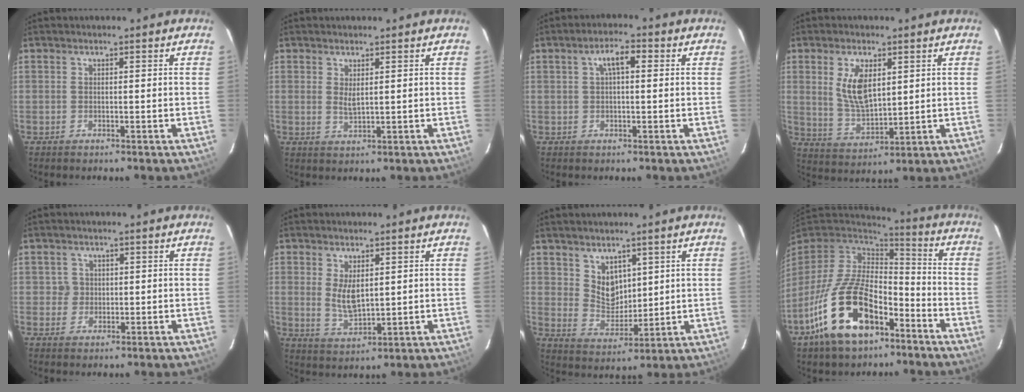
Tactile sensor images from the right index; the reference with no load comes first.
{"total": 2.2, "force": [0.7, 0.7, 2.0], "torque": [-0.036, -0.004, 0.014]}
{"total": 4.3, "force": [1.2, 1.5, 3.8], "torque": [-0.069, 0.016, 0.021]}
{"total": 8.8, "force": [2.9, 4.4, 7.1], "torque": [-0.139, -0.001, 0.068]}
{"total": 2.1, "force": [0.2, 2.1, -0.1], "torque": [0.010, 0.011, 0.004]}
{"total": 5.7, "force": [1.3, 2.8, 4.9], "torque": [-0.083, -0.009, 0.033]}
{"total": 6.3, "force": [3.7, 4.4, 2.7], "torque": [-0.040, 0.002, 0.081]}
{"total": 20.1, "force": [-10.5, 10.3, 13.6], "torque": [-0.281, -0.013, -0.183]}